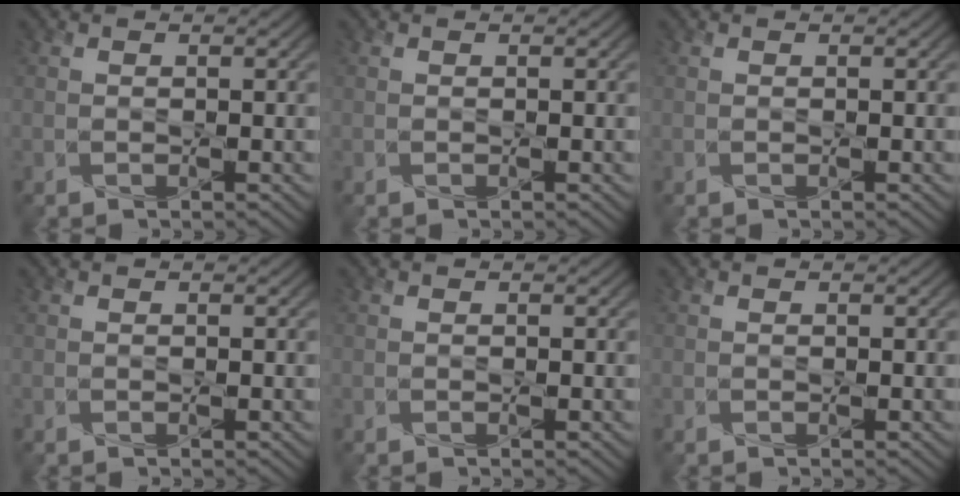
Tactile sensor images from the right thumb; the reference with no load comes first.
{"total": 0.0}
{"total": 0.0}
{"total": 0.0}
{"total": 0.0}
{"total": 0.0}